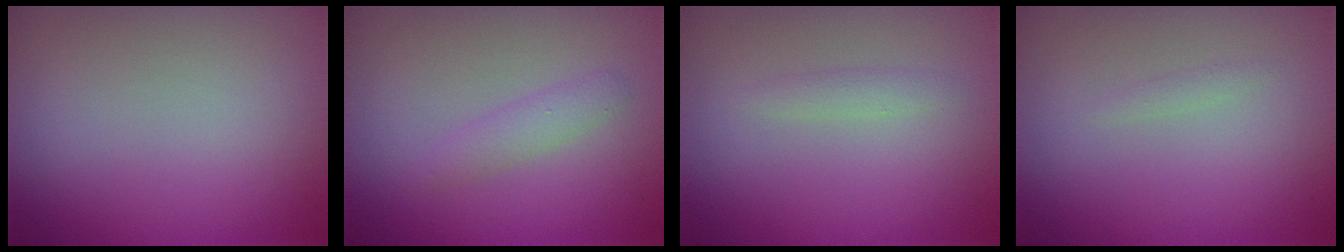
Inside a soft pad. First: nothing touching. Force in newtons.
{"total": 1.5, "press": 1.5, "slide": 0.0}
{"total": 1.0, "press": 1.0, "slide": 0.0}
{"total": 0.5, "press": 0.5, "slide": 0.0}